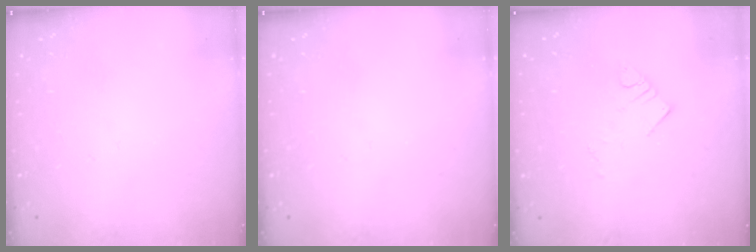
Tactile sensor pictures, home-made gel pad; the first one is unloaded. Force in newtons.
{"total": 0.0}
{"total": 4.9, "press": 4.9, "slide": 0.4}